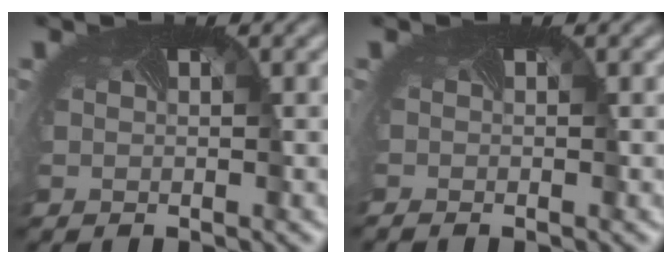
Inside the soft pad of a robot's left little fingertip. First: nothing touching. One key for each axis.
{"total": 0.7, "fx": -0.7, "fy": -0.2, "fz": 0.2, "tx": -0.006, "ty": -0.008, "tz": -0.011}